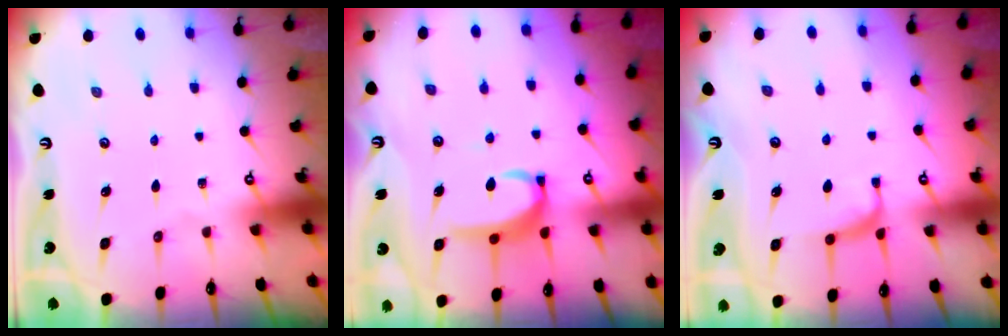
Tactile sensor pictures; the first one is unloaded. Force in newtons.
{"total": 4.9, "press": 4.7, "slide": 1.1}
{"total": 1.8, "press": 1.6, "slide": 0.7}